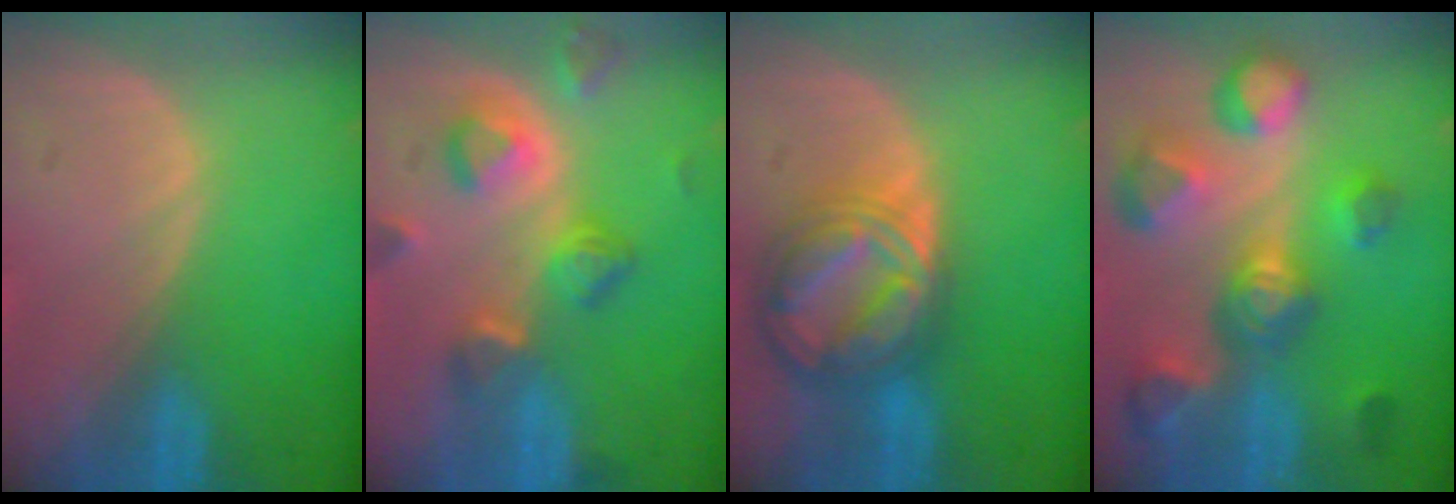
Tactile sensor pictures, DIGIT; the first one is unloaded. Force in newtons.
{"total": 7.8, "press": 7.1, "slide": 3.2}
{"total": 8.9, "press": 8.9, "slide": 0.8}
{"total": 11.1, "press": 10.0, "slide": 4.8}